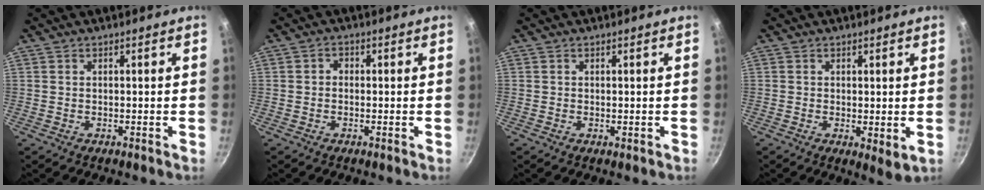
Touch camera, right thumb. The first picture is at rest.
{"total": 1.5, "force": [-0.2, 1.3, 0.7], "torque": [-0.010, 0.006, -0.007]}
{"total": 0.0}
{"total": 3.4, "force": [0.3, 1.5, 3.0], "torque": [-0.045, -0.015, 0.006]}